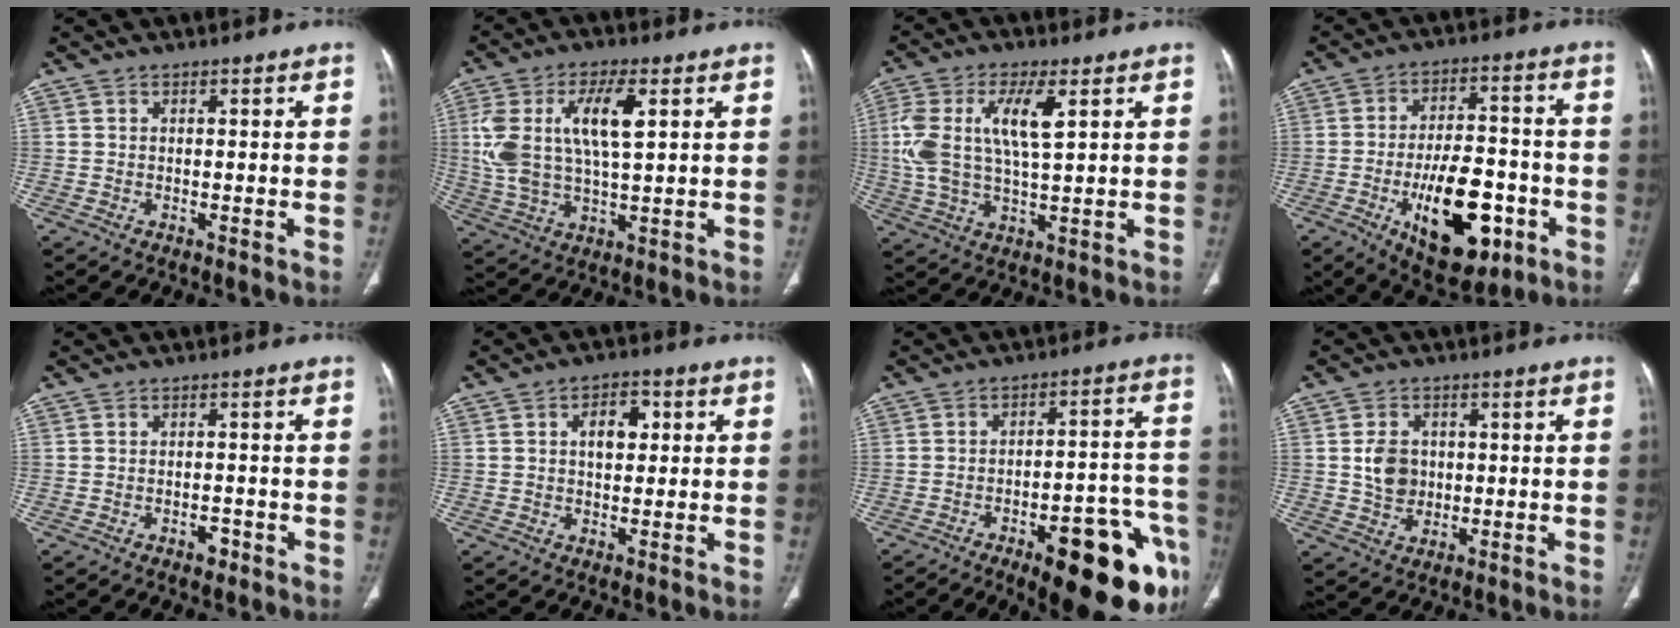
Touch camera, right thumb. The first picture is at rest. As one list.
[{"total": 13.9, "force": [3.5, 5.7, 12.2], "torque": [-0.254, 0.004, 0.072]}, {"total": 12.5, "force": [3.3, 4.8, 11.1], "torque": [-0.243, 0.002, 0.066]}, {"total": 18.2, "force": [-6.6, 9.1, 14.4], "torque": [-0.192, 0.029, -0.090]}, {"total": 2.0, "force": [-1.2, 1.1, 1.1], "torque": [-0.010, 0.007, -0.017]}, {"total": 5.5, "force": [1.1, 3.6, 4.1], "torque": [-0.044, 0.008, 0.013]}, {"total": 22.6, "force": [-11.3, 7.6, 18.0], "torque": [-0.165, 0.062, -0.145]}, {"total": 6.0, "force": [0.4, 4.9, 3.5], "torque": [-0.044, -0.003, 0.012]}]